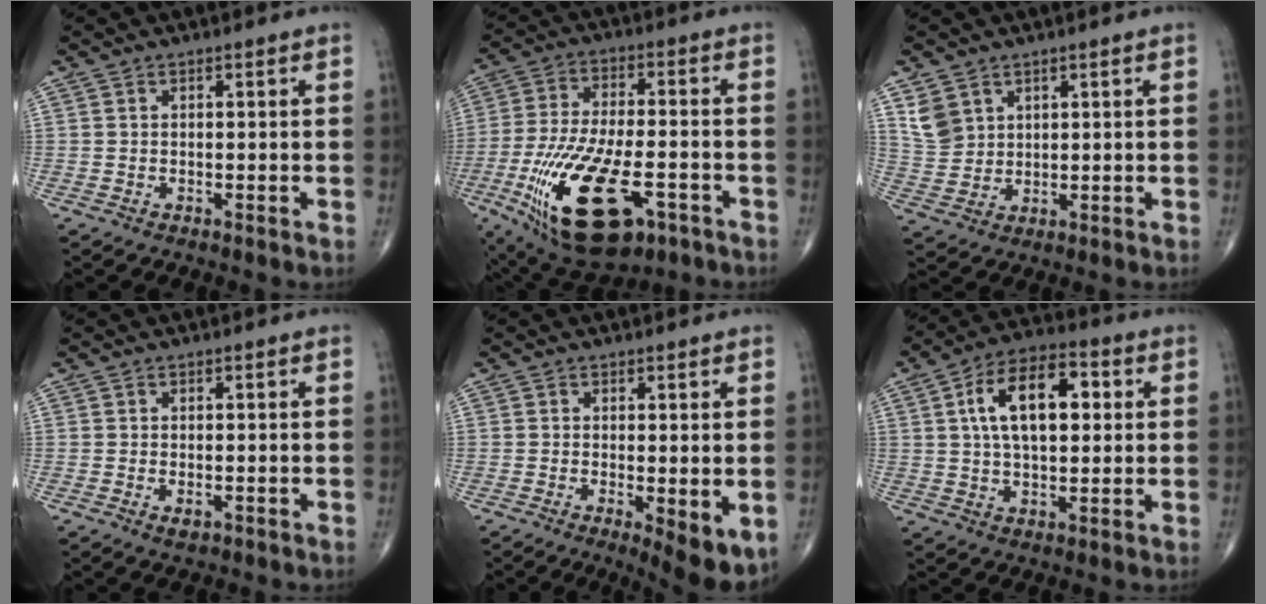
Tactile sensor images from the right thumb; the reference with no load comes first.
{"total": 22.8, "force": [-9.1, 10.0, 18.4], "torque": [-0.389, 0.001, -0.143]}
{"total": 5.5, "force": [2.9, 4.2, 2.1], "torque": [-0.031, -0.012, 0.067]}
{"total": 1.6, "force": [-0.8, 0.7, 1.2], "torque": [-0.019, -0.002, -0.012]}
{"total": 6.8, "force": [-1.9, 1.9, 6.3], "torque": [-0.089, -0.022, -0.027]}
{"total": 14.7, "force": [3.2, 7.9, 12.0], "torque": [-0.188, 0.015, 0.050]}